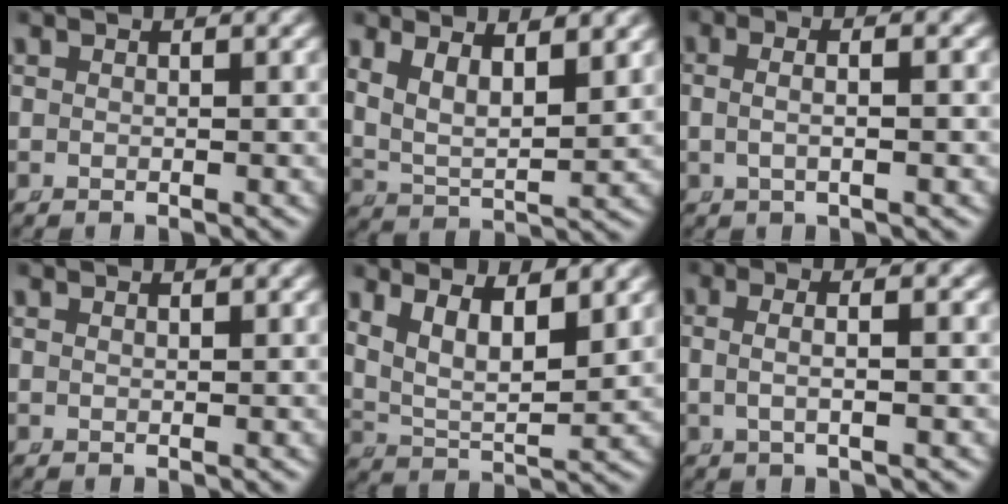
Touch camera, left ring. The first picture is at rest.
{"total": 6.4, "force": [2.2, 4.4, 4.2], "torque": [-0.091, -0.009, 0.036]}
{"total": 2.3, "force": [-0.3, 0.4, 2.2], "torque": [-0.047, -0.006, 0.000]}
{"total": 0.0}
{"total": 7.2, "force": [2.4, 4.9, 4.8], "torque": [-0.100, -0.014, 0.041]}
{"total": 2.6, "force": [-0.2, 0.6, 2.5], "torque": [-0.053, -0.005, 0.001]}